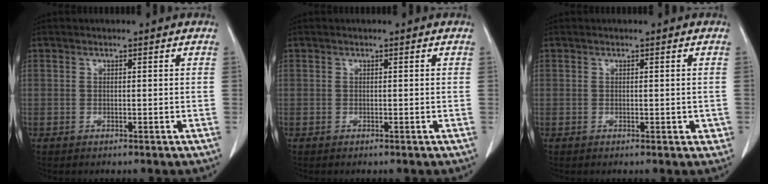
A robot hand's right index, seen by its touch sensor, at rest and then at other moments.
{"total": 0.0}
{"total": 1.5, "force": [-0.2, 0.9, 1.2], "torque": [-0.009, 0.000, 0.001]}